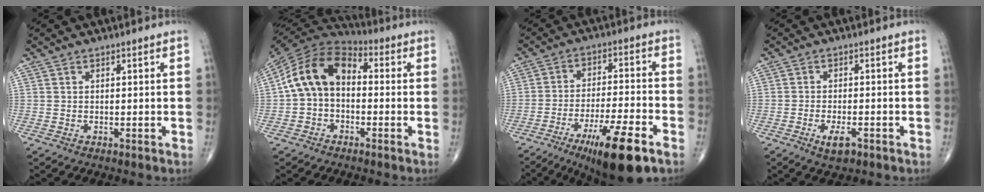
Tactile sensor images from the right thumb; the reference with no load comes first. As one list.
[{"total": 13.0, "force": [-0.2, 9.0, 9.4], "torque": [-0.157, 0.038, -0.020]}, {"total": 14.9, "force": [-8.5, 2.8, 12.0], "torque": [-0.203, 0.027, -0.135]}, {"total": 4.1, "force": [-2.1, 1.6, 3.1], "torque": [-0.054, 0.001, -0.034]}]